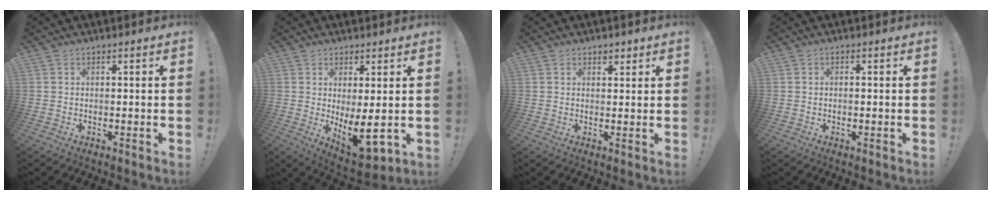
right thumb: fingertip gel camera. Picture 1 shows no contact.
{"total": 9.2, "force": [0.1, 3.3, 8.6], "torque": [-0.108, -0.036, 0.008]}
{"total": 2.3, "force": [1.7, 1.4, 0.5], "torque": [0.007, -0.009, 0.028]}
{"total": 0.5, "force": [-0.3, 0.1, 0.4], "torque": [-0.010, 0.003, -0.005]}